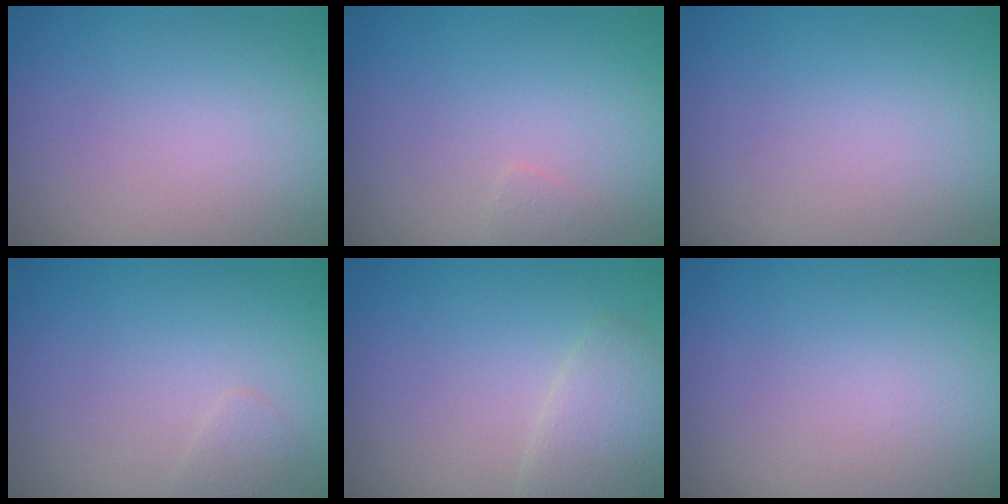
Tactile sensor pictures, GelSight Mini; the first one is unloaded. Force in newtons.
{"total": 0.7, "press": 0.7, "slide": 0.0}
{"total": 0.0}
{"total": 0.8, "press": 0.8, "slide": 0.0}
{"total": 2.8, "press": 2.8, "slide": 0.2}
{"total": 0.0}